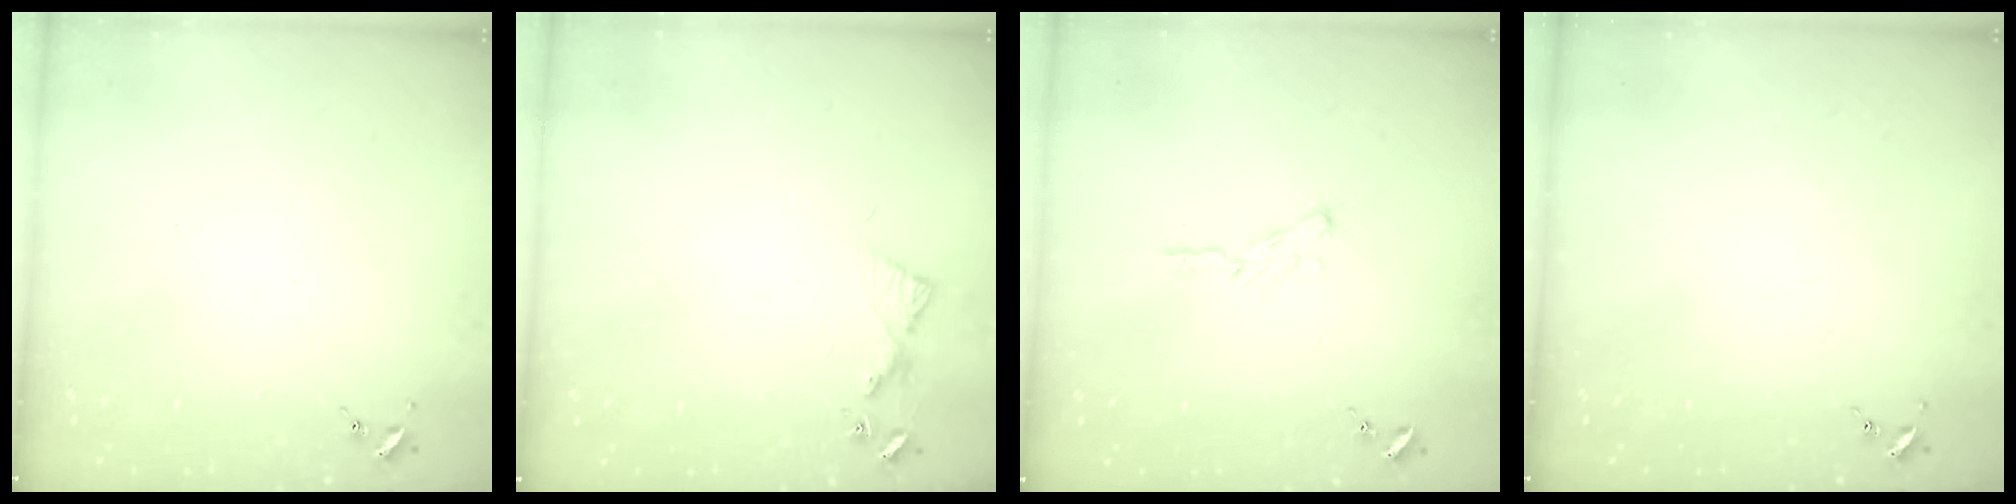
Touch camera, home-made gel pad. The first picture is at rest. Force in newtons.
{"total": 6.1, "press": 6.1, "slide": 0.6}
{"total": 4.7, "press": 4.6, "slide": 0.6}
{"total": 0.0}